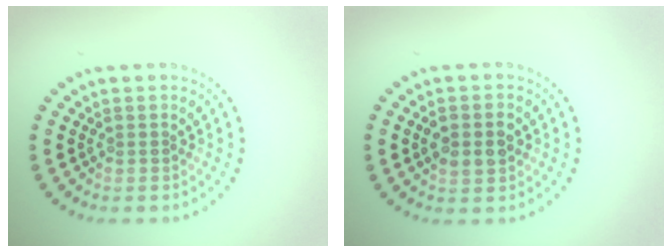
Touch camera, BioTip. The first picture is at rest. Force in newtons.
{"total": 3.0, "press": 3.0, "slide": 0.1}